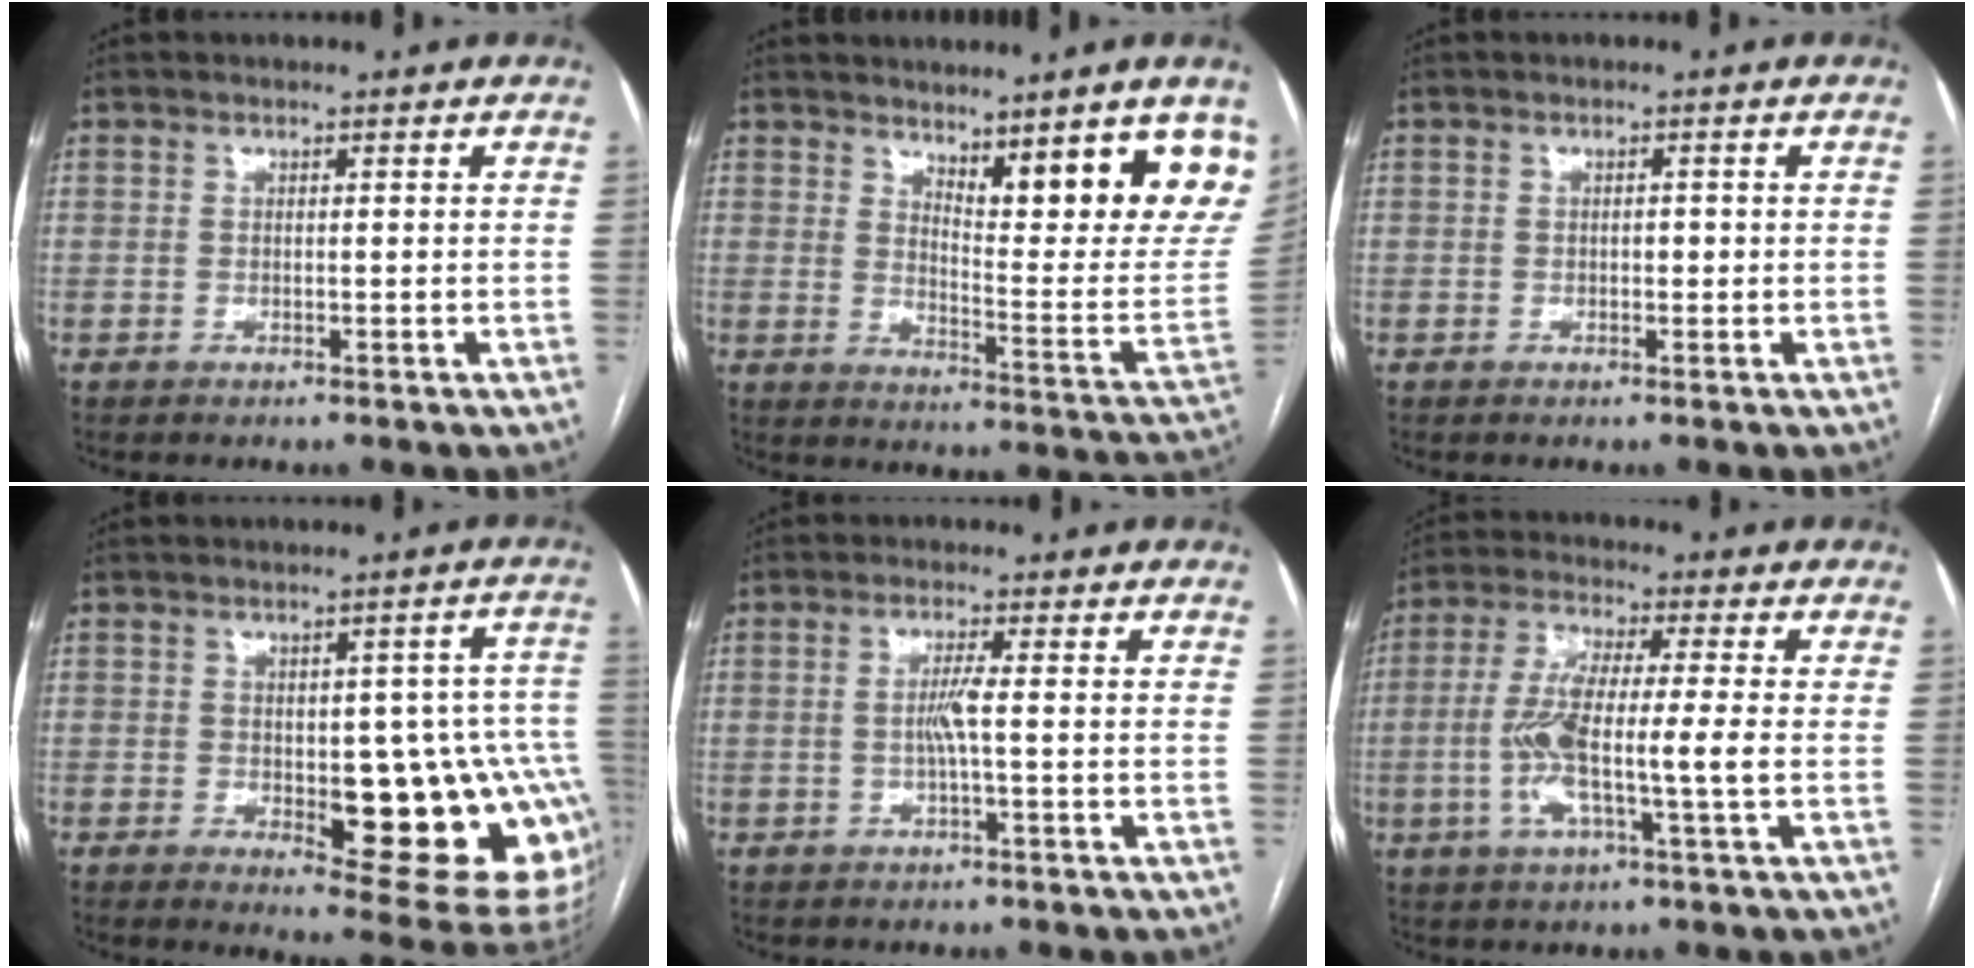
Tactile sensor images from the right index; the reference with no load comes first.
{"total": 16.5, "force": [10.9, 2.2, 12.1], "torque": [-0.144, -0.041, 0.148]}
{"total": 1.0, "force": [-0.1, 0.6, 0.7], "torque": [-0.008, 0.003, -0.002]}
{"total": 18.6, "force": [-2.9, 5.6, 17.5], "torque": [-0.135, 0.017, -0.012]}
{"total": 2.6, "force": [-0.4, -0.4, 2.6], "torque": [-0.048, 0.000, -0.007]}
{"total": 9.9, "force": [-1.7, 0.4, 9.7], "torque": [-0.198, 0.004, -0.039]}